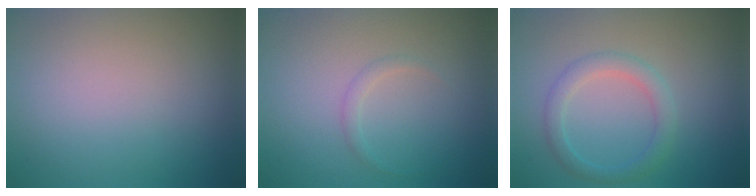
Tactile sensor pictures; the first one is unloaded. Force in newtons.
{"total": 0.8, "press": 0.8, "slide": 0.1}
{"total": 2.5, "press": 2.5, "slide": 0.1}